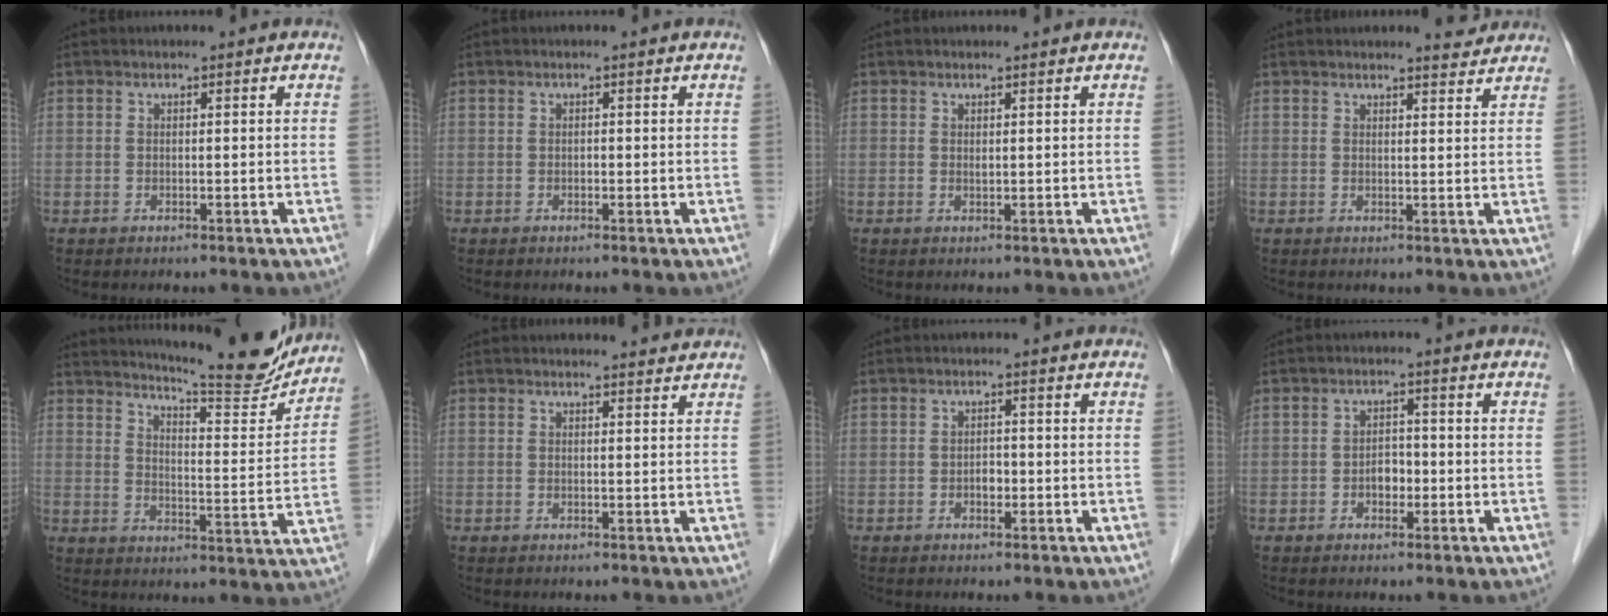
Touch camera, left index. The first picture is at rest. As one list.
[{"total": 0.0}, {"total": 0.7, "force": [0.5, 0.1, 0.4], "torque": [-0.011, -0.001, 0.009]}, {"total": 2.9, "force": [2.9, 0.3, 0.5], "torque": [-0.012, -0.006, 0.032]}, {"total": 16.4, "force": [15.5, 0.9, 5.4], "torque": [-0.085, -0.049, 0.203]}, {"total": 2.1, "force": [2.1, 0.0, 0.0], "torque": [-0.009, -0.005, 0.022]}, {"total": 1.5, "force": [-0.5, 1.0, 1.0], "torque": [-0.015, 0.004, -0.009]}, {"total": 2.6, "force": [-0.9, 1.7, 1.7], "torque": [-0.025, 0.007, -0.015]}]